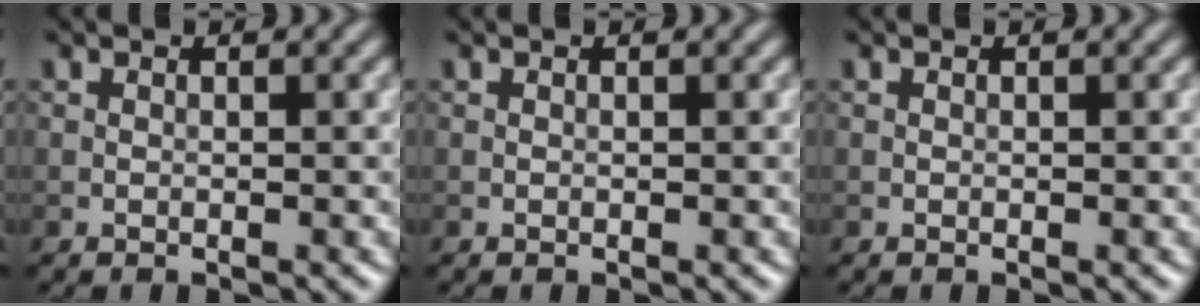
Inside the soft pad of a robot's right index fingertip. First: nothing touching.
{"total": 0.0}
{"total": 0.0}